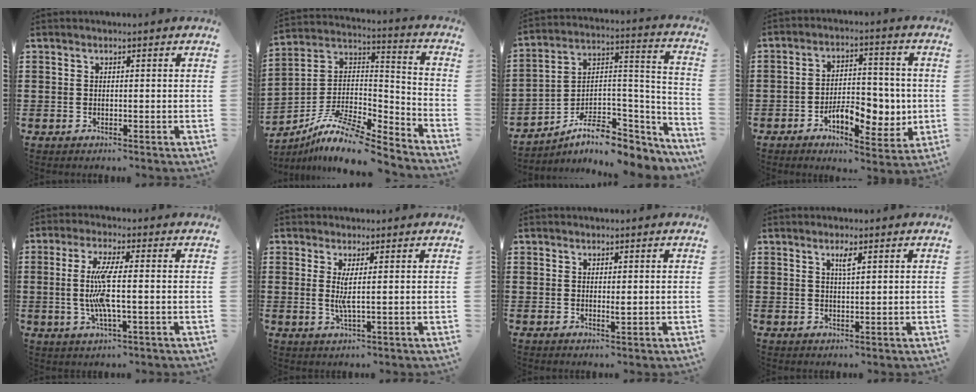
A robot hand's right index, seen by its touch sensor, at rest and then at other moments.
{"total": 10.6, "force": [-8.7, 2.2, 5.6], "torque": [-0.112, 0.013, -0.175]}
{"total": 8.5, "force": [-5.7, 4.1, 4.8], "torque": [-0.086, 0.008, -0.103]}
{"total": 8.5, "force": [-2.4, 4.9, 6.6], "torque": [-0.094, 0.011, -0.039]}
{"total": 7.2, "force": [-0.5, 1.0, 7.1], "torque": [-0.165, -0.017, -0.022]}
{"total": 3.0, "force": [0.4, -0.1, 3.0], "torque": [-0.066, -0.010, 0.003]}
{"total": 1.1, "force": [0.2, 0.2, 1.1], "torque": [-0.021, 0.000, 0.003]}
{"total": 2.1, "force": [1.0, 0.3, 1.8], "torque": [-0.030, -0.002, 0.015]}